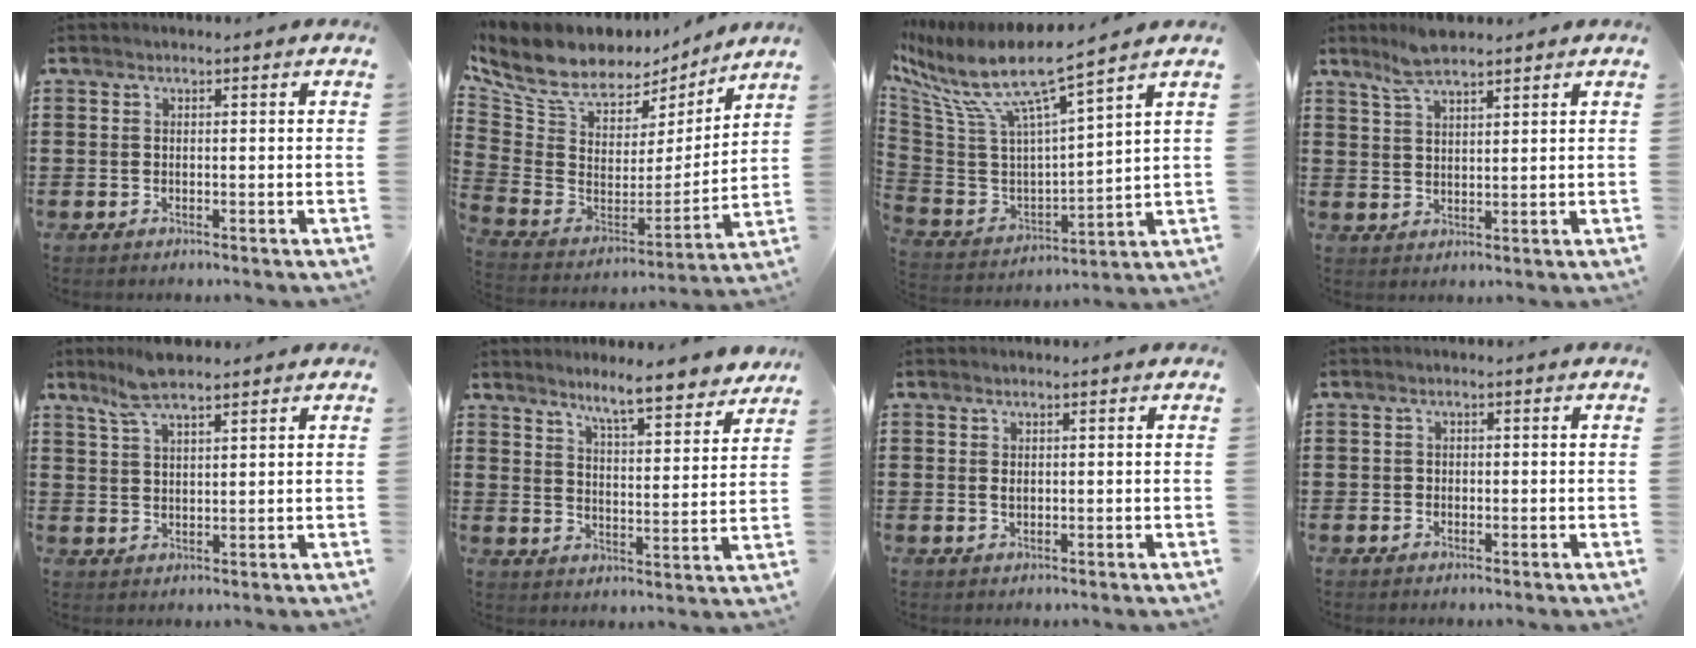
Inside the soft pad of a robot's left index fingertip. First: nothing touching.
{"total": 9.0, "force": [6.9, 4.2, 4.0], "torque": [-0.115, -0.044, 0.125]}
{"total": 10.1, "force": [7.0, 1.1, 7.3], "torque": [-0.171, -0.054, 0.109]}
{"total": 4.8, "force": [4.0, 1.0, 2.4], "torque": [-0.057, -0.002, 0.075]}
{"total": 5.4, "force": [4.2, 1.1, 3.1], "torque": [-0.070, -0.001, 0.078]}
{"total": 6.8, "force": [6.2, 0.0, 2.8], "torque": [-0.061, -0.037, 0.105]}
{"total": 0.9, "force": [0.3, 0.5, 0.7], "torque": [-0.016, 0.003, 0.005]}
{"total": 0.9, "force": [0.0, 0.8, 0.3], "torque": [-0.009, 0.005, -0.002]}